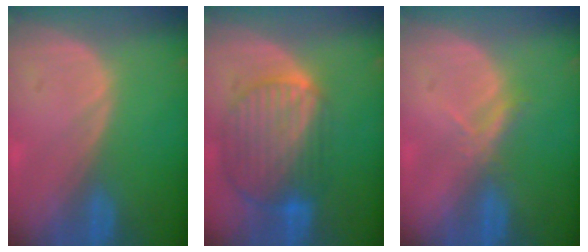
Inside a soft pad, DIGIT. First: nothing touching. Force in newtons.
{"total": 10.4, "press": 8.8, "slide": 5.5}
{"total": 2.3, "press": 2.1, "slide": 0.9}